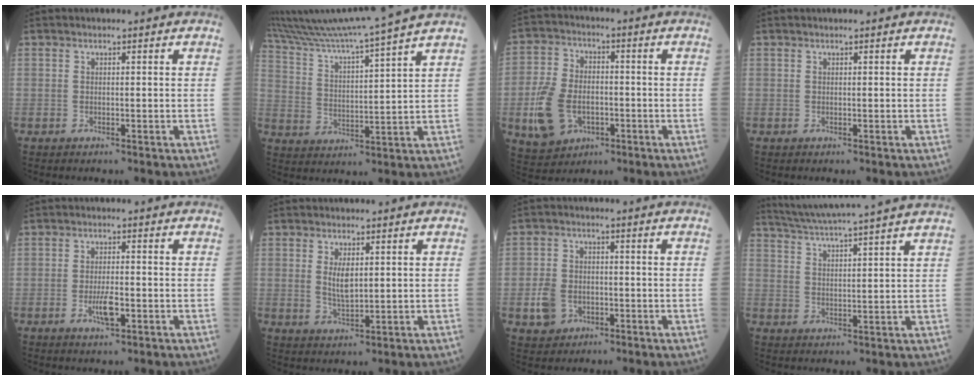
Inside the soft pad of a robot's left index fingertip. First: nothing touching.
{"total": 16.8, "force": [14.9, -2.8, 7.2], "torque": [-0.132, -0.019, 0.233]}
{"total": 10.5, "force": [-3.1, 7.2, 6.9], "torque": [-0.166, 0.005, -0.050]}
{"total": 0.0}
{"total": 3.4, "force": [-1.2, 0.8, 3.1], "torque": [-0.059, -0.001, -0.020]}
{"total": 3.5, "force": [0.9, 1.2, 3.2], "torque": [-0.066, -0.006, 0.020]}
{"total": 5.4, "force": [-2.0, 4.3, 2.5], "torque": [-0.062, 0.008, -0.028]}
{"total": 15.6, "force": [13.9, -1.6, 6.9], "torque": [-0.128, -0.002, 0.194]}